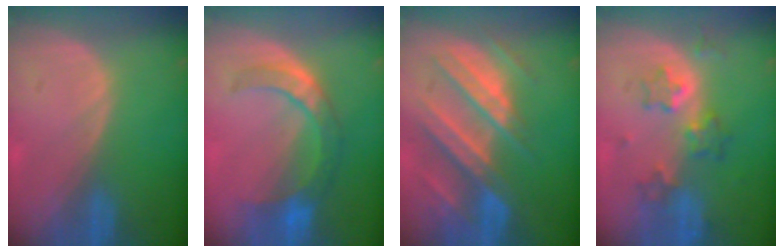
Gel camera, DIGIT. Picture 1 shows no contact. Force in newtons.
{"total": 7.2, "press": 7.0, "slide": 1.6}
{"total": 10.4, "press": 9.2, "slide": 4.8}
{"total": 6.0, "press": 5.8, "slide": 1.5}